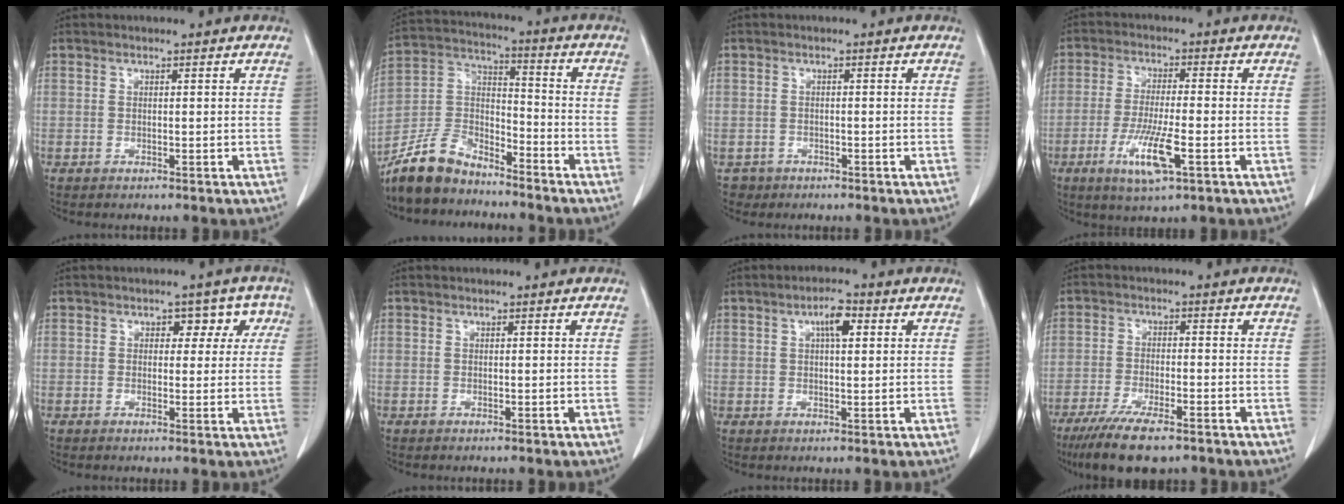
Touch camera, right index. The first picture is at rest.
{"total": 10.8, "force": [-9.6, 3.8, 3.0], "torque": [-0.076, 0.014, -0.186]}
{"total": 2.1, "force": [-1.1, 1.7, -0.3], "torque": [-0.004, 0.006, -0.020]}
{"total": 8.4, "force": [-3.3, 1.0, 7.7], "torque": [-0.149, -0.019, -0.057]}
{"total": 4.5, "force": [1.5, 3.2, 2.9], "torque": [-0.015, 0.024, 0.014]}
{"total": 0.0}
{"total": 4.0, "force": [1.5, 1.2, 3.5], "torque": [-0.062, 0.008, 0.024]}
{"total": 10.0, "force": [-7.3, 2.2, 6.5], "torque": [-0.110, -0.021, -0.116]}